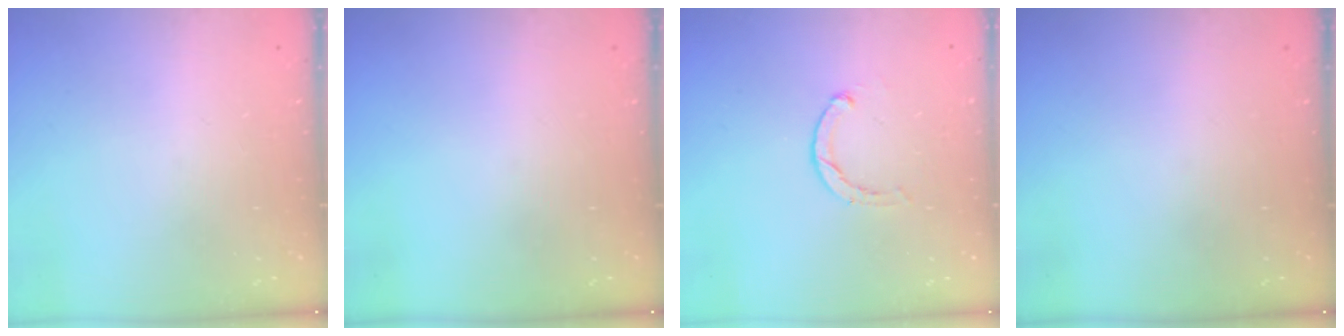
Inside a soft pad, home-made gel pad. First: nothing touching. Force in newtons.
{"total": 0.0}
{"total": 0.6, "press": 0.6, "slide": 0.2}
{"total": 0.0}